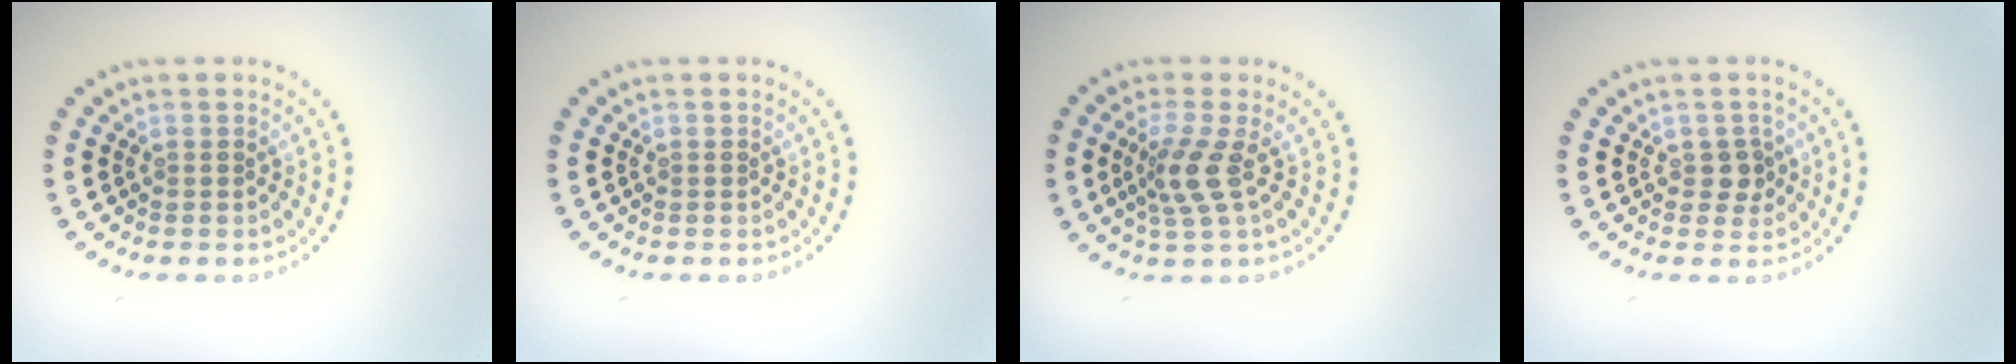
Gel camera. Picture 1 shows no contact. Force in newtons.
{"total": 0.0}
{"total": 2.9, "press": 2.0, "slide": 2.0}
{"total": 1.5, "press": 1.4, "slide": 0.7}